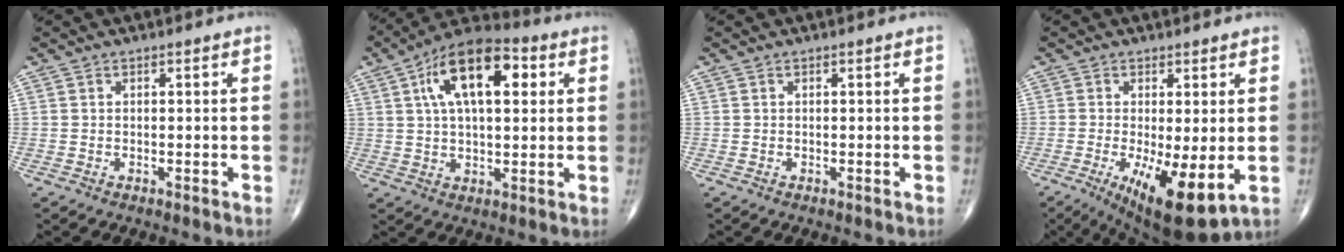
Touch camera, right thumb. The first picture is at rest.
{"total": 16.1, "force": [4.9, 7.6, 13.3], "torque": [-0.204, 0.016, 0.073]}
{"total": 0.0}
{"total": 11.9, "force": [-2.9, 3.6, 11.0], "torque": [-0.179, -0.024, -0.033]}